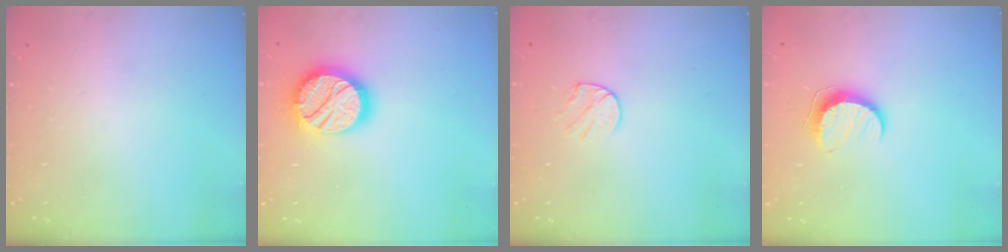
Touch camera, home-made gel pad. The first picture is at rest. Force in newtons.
{"total": 18.0, "press": 18.0, "slide": 1.2}
{"total": 6.0, "press": 6.0, "slide": 0.6}
{"total": 9.7, "press": 9.6, "slide": 0.7}